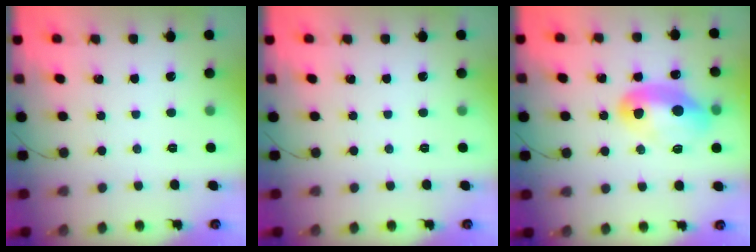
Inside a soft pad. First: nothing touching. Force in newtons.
{"total": 0.0}
{"total": 17.6, "press": 14.3, "slide": 10.2}